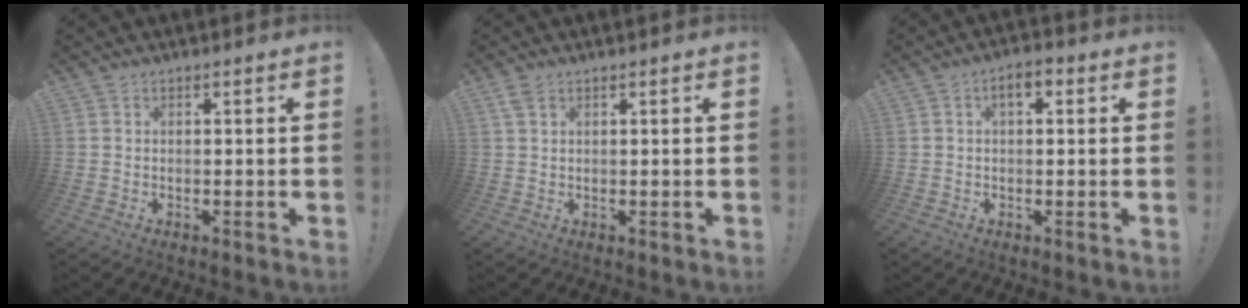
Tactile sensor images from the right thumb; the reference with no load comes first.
{"total": 2.6, "force": [1.5, 1.4, 1.6], "torque": [-0.031, 0.003, 0.029]}
{"total": 4.2, "force": [0.9, 2.1, 3.5], "torque": [-0.042, 0.004, 0.011]}